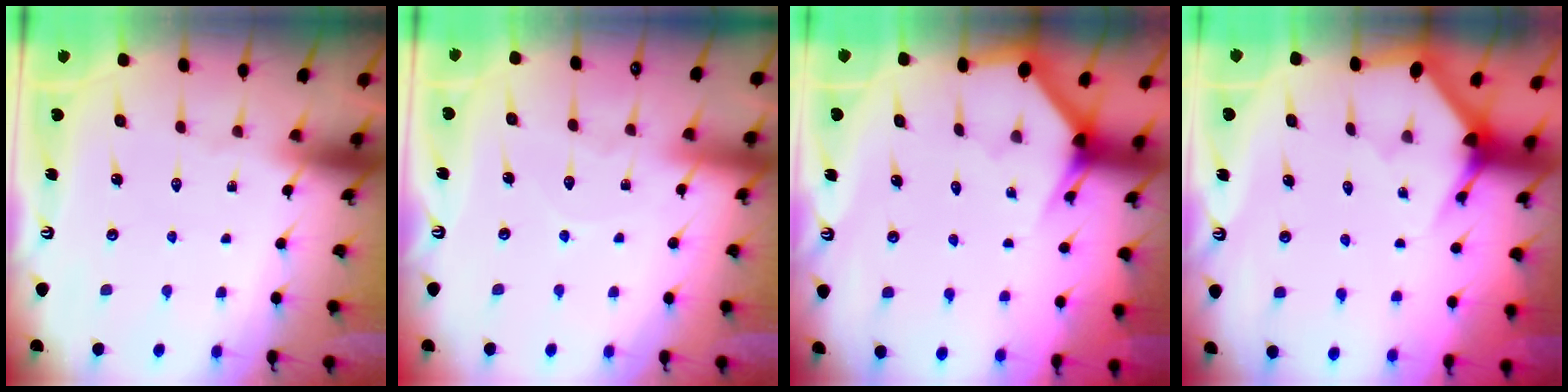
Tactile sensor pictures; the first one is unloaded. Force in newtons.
{"total": 5.3, "press": 5.3, "slide": 0.5}
{"total": 2.7, "press": 2.7, "slide": 0.1}
{"total": 3.5, "press": 3.5, "slide": 0.1}